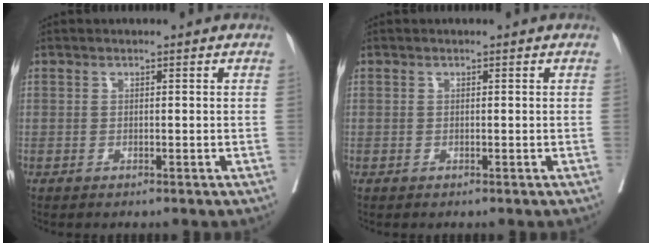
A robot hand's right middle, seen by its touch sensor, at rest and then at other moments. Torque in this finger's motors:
{"motor_torque": [0.19, -0.19, 0.01, -0.10]}